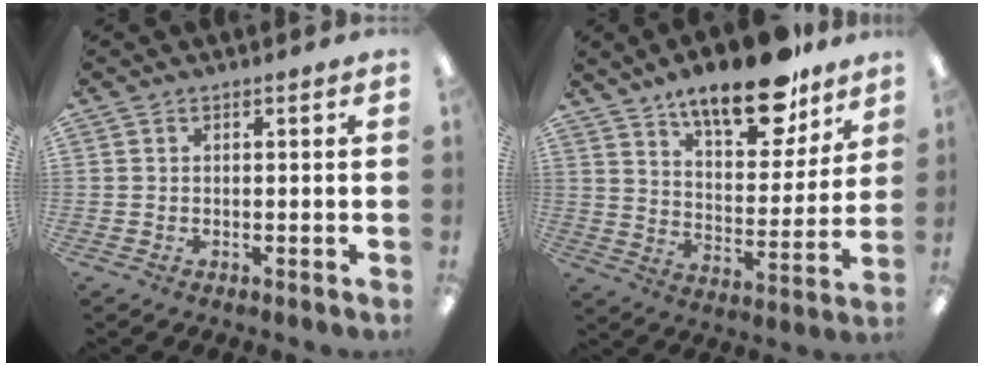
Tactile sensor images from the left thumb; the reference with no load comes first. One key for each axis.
{"total": 17.9, "fx": 13.6, "fy": 6.6, "fz": 9.6, "tx": -0.145, "ty": -0.081, "tz": 0.229}